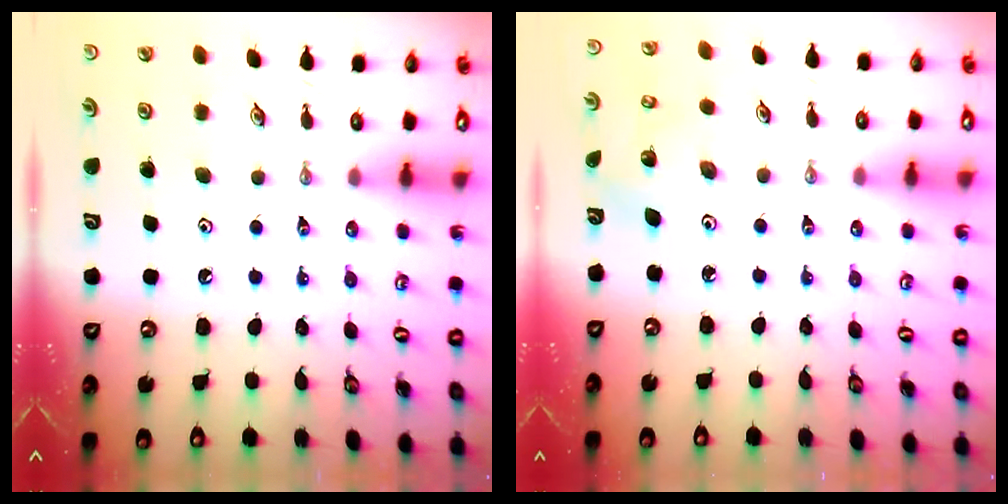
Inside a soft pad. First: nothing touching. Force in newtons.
{"total": 4.0, "press": 4.0, "slide": 0.2}